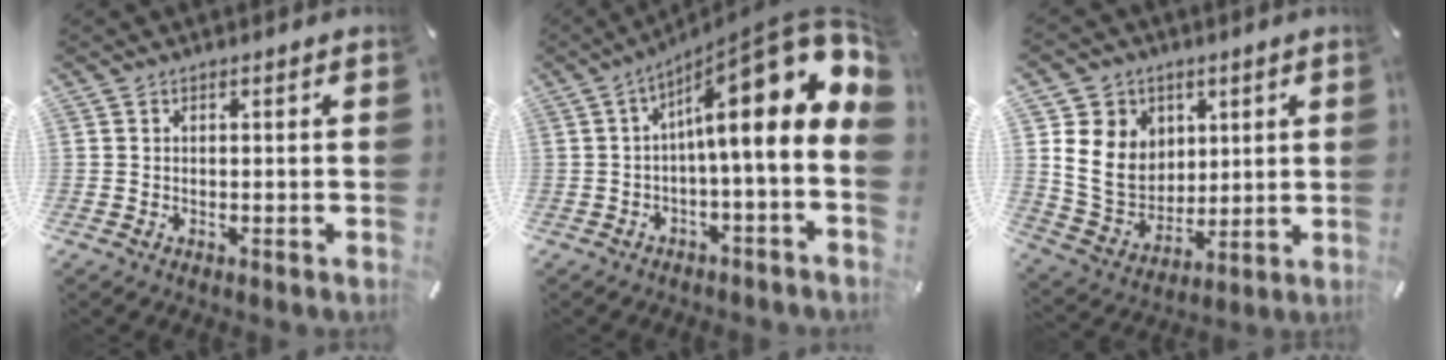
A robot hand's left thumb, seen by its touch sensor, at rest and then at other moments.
{"total": 17.6, "force": [4.8, 3.6, 16.5], "torque": [-0.241, -0.055, 0.069]}
{"total": 12.7, "force": [3.2, 11.4, 4.6], "torque": [-0.096, -0.014, 0.068]}